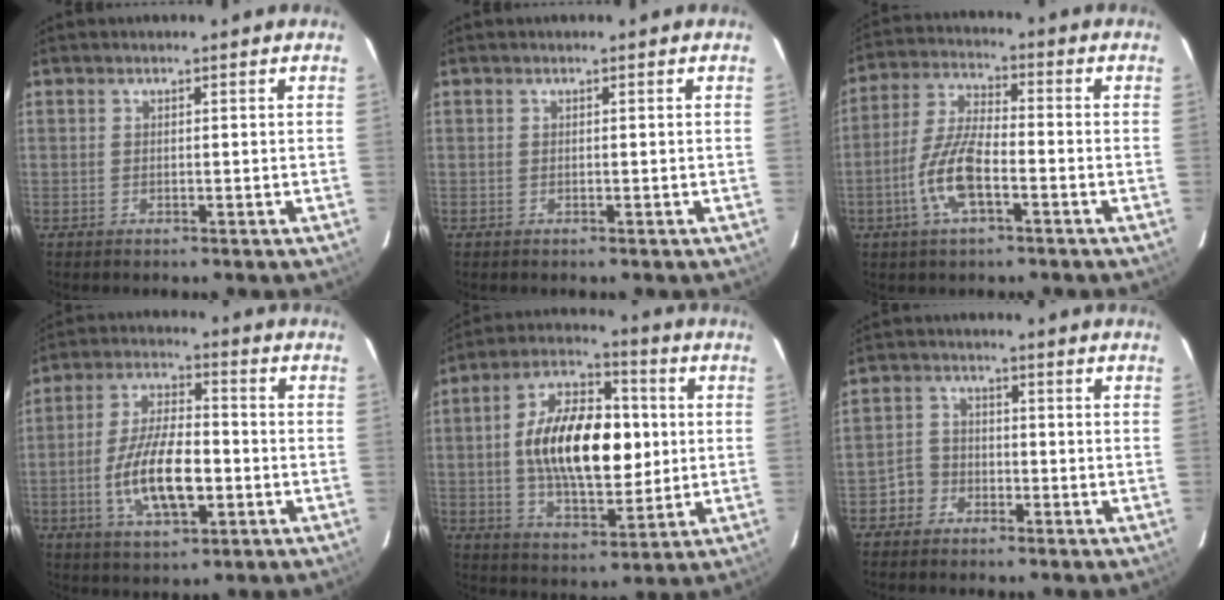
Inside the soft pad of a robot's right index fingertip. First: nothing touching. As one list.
[{"total": 0.0}, {"total": 10.0, "force": [-3.9, 3.2, 8.7], "torque": [-0.186, 0.001, -0.077]}, {"total": 12.8, "force": [-3.3, 5.3, 11.2], "torque": [-0.225, -0.004, -0.054]}, {"total": 18.5, "force": [1.1, 9.6, 15.7], "torque": [-0.271, 0.022, 0.021]}, {"total": 4.3, "force": [-2.6, 3.5, 0.2], "torque": [-0.008, 0.016, -0.050]}]